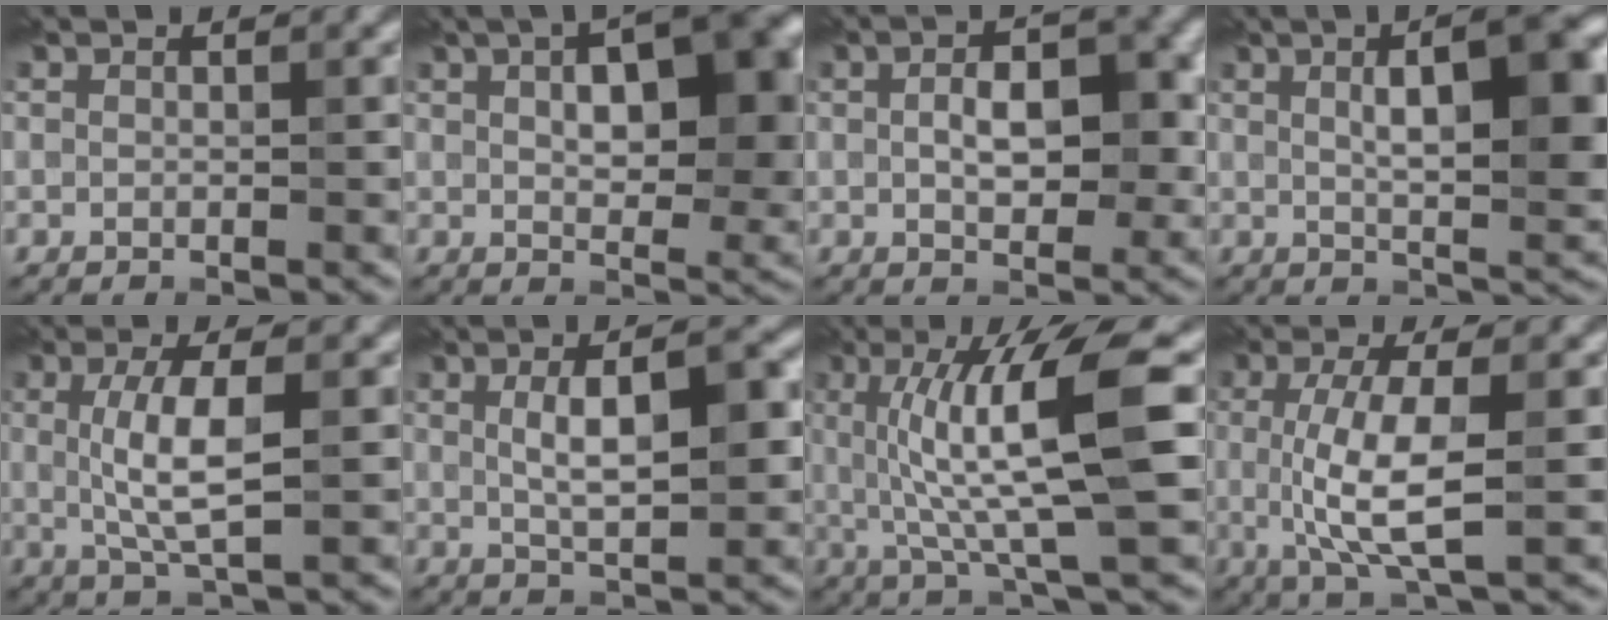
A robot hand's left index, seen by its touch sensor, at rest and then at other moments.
{"total": 10.2, "force": [2.4, 4.5, 8.8], "torque": [-0.107, 0.009, 0.035]}
{"total": 5.5, "force": [0.6, 2.8, 4.7], "torque": [-0.076, 0.002, 0.008]}
{"total": 9.0, "force": [2.0, 2.5, 8.4], "torque": [-0.111, 0.010, 0.028]}
{"total": 4.9, "force": [0.5, 1.2, 4.7], "torque": [-0.098, 0.001, 0.010]}
{"total": 5.5, "force": [0.9, 1.5, 5.2], "torque": [-0.088, 0.005, 0.014]}
{"total": 9.7, "force": [1.7, 1.9, 9.3], "torque": [-0.146, 0.000, 0.032]}
{"total": 6.2, "force": [0.0, 1.9, 5.9], "torque": [-0.123, -0.007, 0.001]}